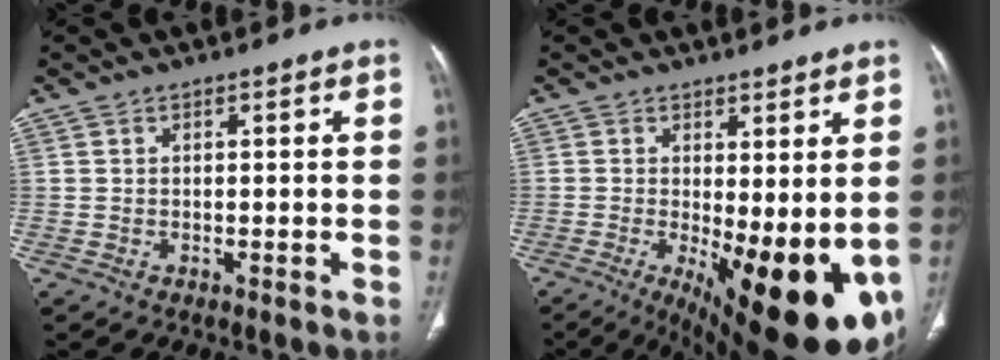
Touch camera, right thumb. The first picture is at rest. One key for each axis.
{"total": 18.7, "fx": -3.3, "fy": 7.0, "fz": 17.0, "tx": -0.204, "ty": -0.029, "tz": -0.021}